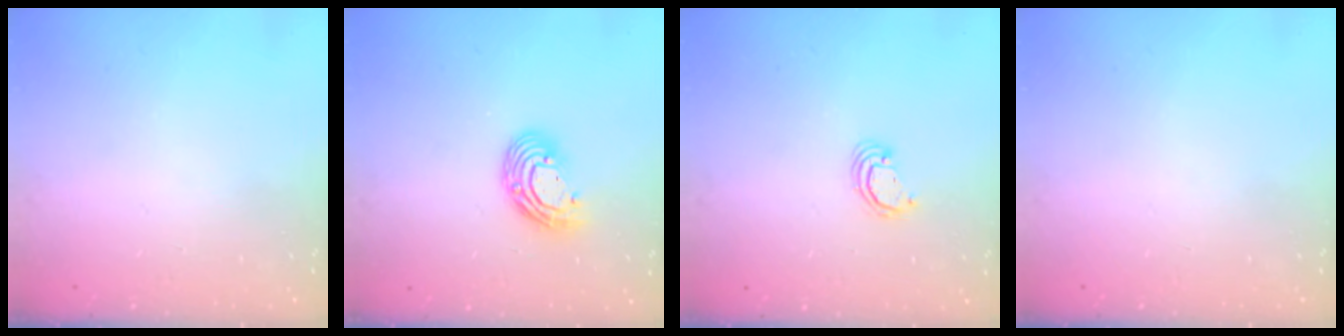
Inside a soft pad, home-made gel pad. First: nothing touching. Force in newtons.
{"total": 9.8, "press": 9.8, "slide": 0.6}
{"total": 2.4, "press": 2.4, "slide": 0.3}
{"total": 0.0}